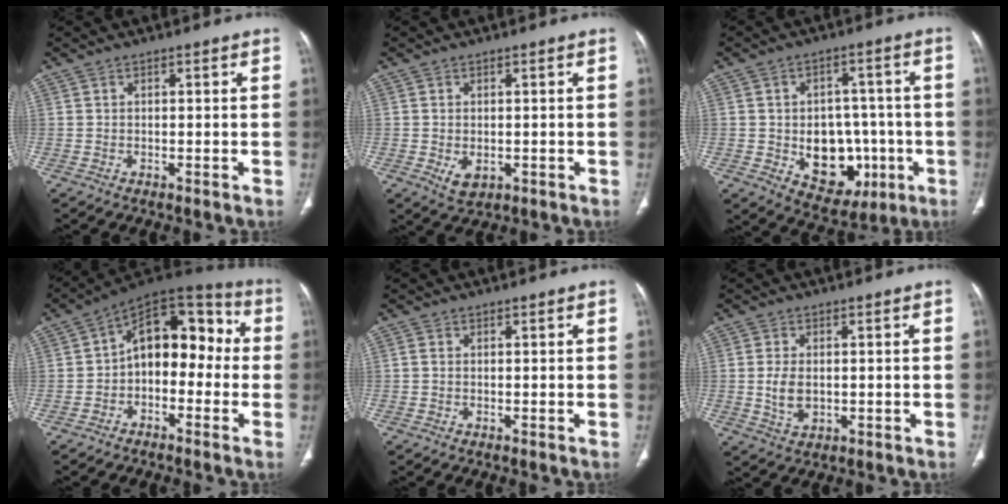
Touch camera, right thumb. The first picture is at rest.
{"total": 3.4, "force": [-0.7, 2.3, 2.4], "torque": [-0.040, -0.005, -0.001]}
{"total": 14.0, "force": [-3.0, 10.3, 8.9], "torque": [-0.076, 0.020, -0.022]}
{"total": 14.1, "force": [-0.9, 9.0, 10.8], "torque": [-0.113, 0.056, -0.033]}
{"total": 0.6, "force": [0.0, 0.4, 0.4], "torque": [-0.010, 0.000, -0.002]}
{"total": 5.2, "force": [-0.1, 3.2, 4.0], "torque": [-0.081, -0.004, 0.002]}